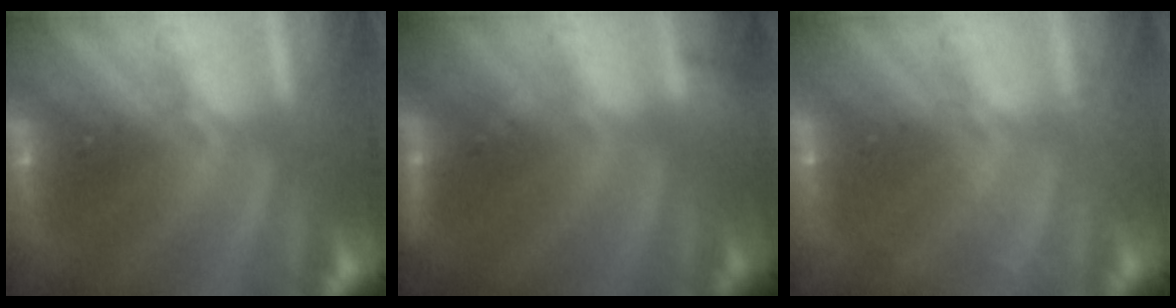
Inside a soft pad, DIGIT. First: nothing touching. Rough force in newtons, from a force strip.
{"total": 2.7}
{"total": 1.9}